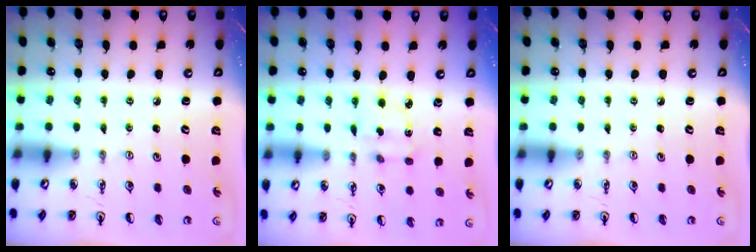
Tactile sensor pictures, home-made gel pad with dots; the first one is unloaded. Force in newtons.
{"total": 2.3, "press": 2.3, "slide": 0.2}
{"total": 0.0}